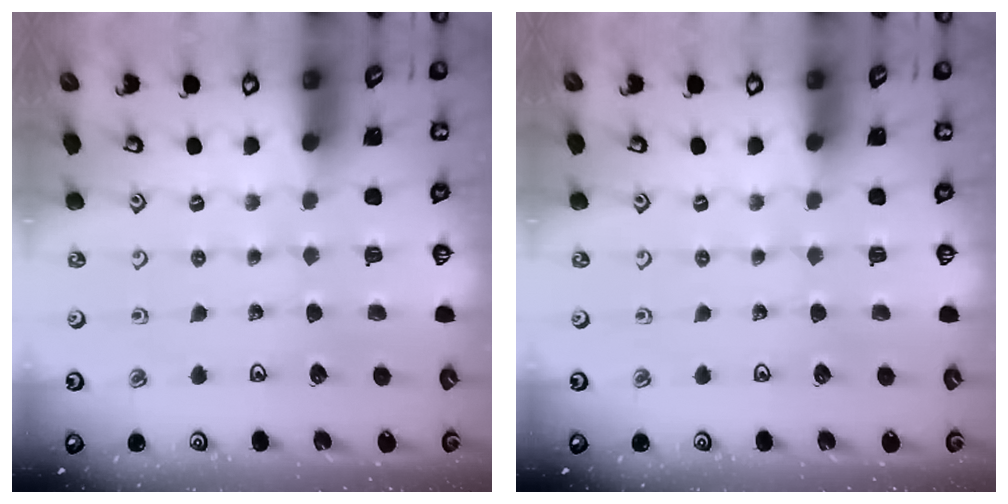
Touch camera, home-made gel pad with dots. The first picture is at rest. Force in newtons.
{"total": 0.0}